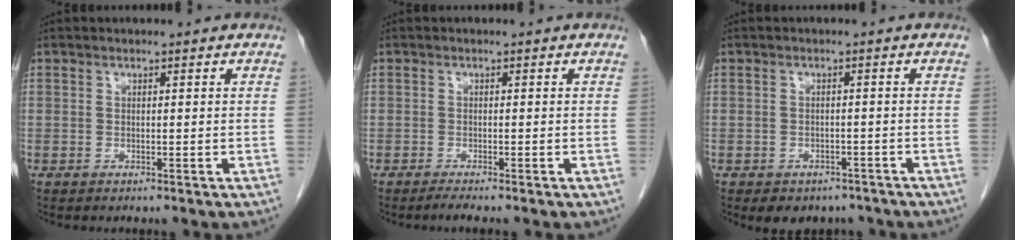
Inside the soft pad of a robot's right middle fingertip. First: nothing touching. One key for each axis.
{"total": 1.4, "fx": -1.1, "fy": -0.3, "fz": 0.7, "tx": -0.019, "ty": -0.003, "tz": -0.023}
{"total": 5.6, "fx": -4.4, "fy": 3.2, "fz": 1.3, "tx": -0.006, "ty": 0.011, "tz": -0.053}